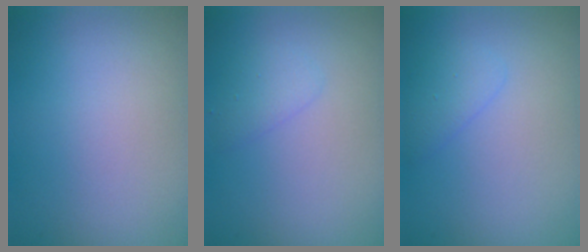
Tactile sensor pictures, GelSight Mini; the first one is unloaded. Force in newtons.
{"total": 1.3, "press": 1.3, "slide": 0.0}
{"total": 1.4, "press": 1.4, "slide": 0.2}